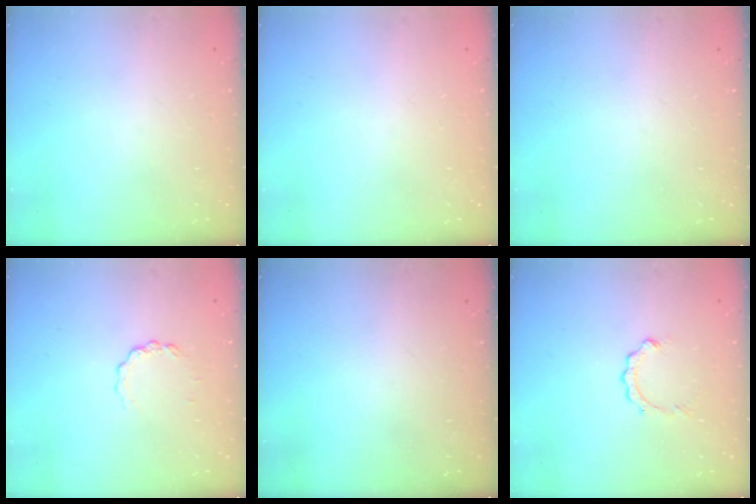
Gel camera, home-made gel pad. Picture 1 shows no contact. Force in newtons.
{"total": 1.6, "press": 1.6, "slide": 0.1}
{"total": 0.0}
{"total": 2.8, "press": 2.8, "slide": 0.3}
{"total": 0.0}
{"total": 2.4, "press": 2.4, "slide": 0.3}